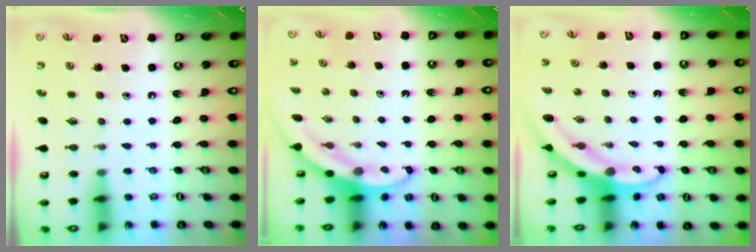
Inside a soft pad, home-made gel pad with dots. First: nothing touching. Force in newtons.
{"total": 3.4, "press": 3.4, "slide": 0.1}
{"total": 3.1, "press": 3.1, "slide": 0.3}